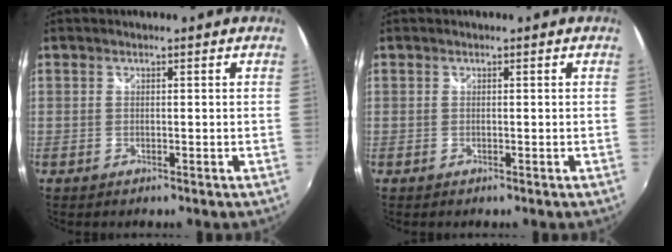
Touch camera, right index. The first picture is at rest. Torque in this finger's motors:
{"motor_torque": [-0.09, 0.02, 0.00, 0.01]}